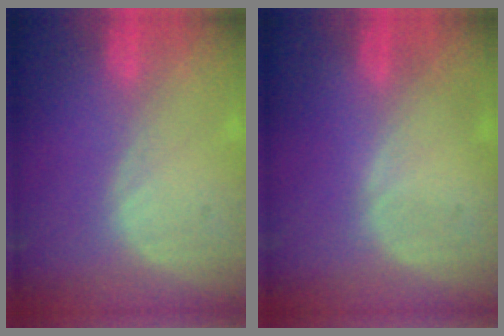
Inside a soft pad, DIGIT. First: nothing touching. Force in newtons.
{"total": 0.0}